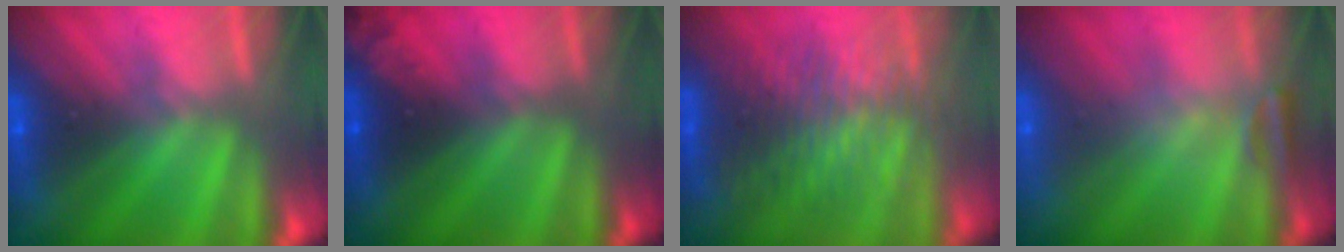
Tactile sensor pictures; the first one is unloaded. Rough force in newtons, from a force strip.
{"total": 2.3}
{"total": 3.2}
{"total": 2.4}